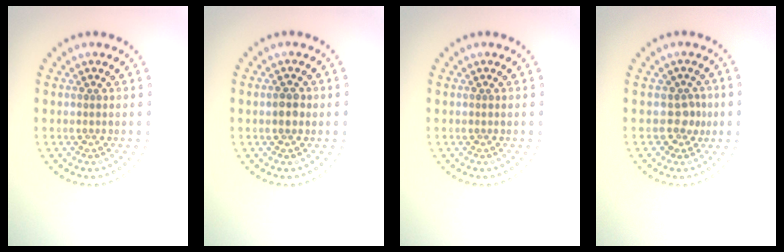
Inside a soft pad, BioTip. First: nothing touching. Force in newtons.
{"total": 1.5, "press": 1.5, "slide": 0.2}
{"total": 0.0}
{"total": 1.9, "press": 1.4, "slide": 1.3}